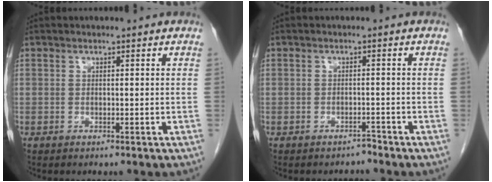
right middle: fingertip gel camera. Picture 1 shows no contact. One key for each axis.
{"total": 1.2, "fx": -1.2, "fy": 0.3, "fz": -0.1, "tx": 0.003, "ty": -0.002, "tz": -0.017}